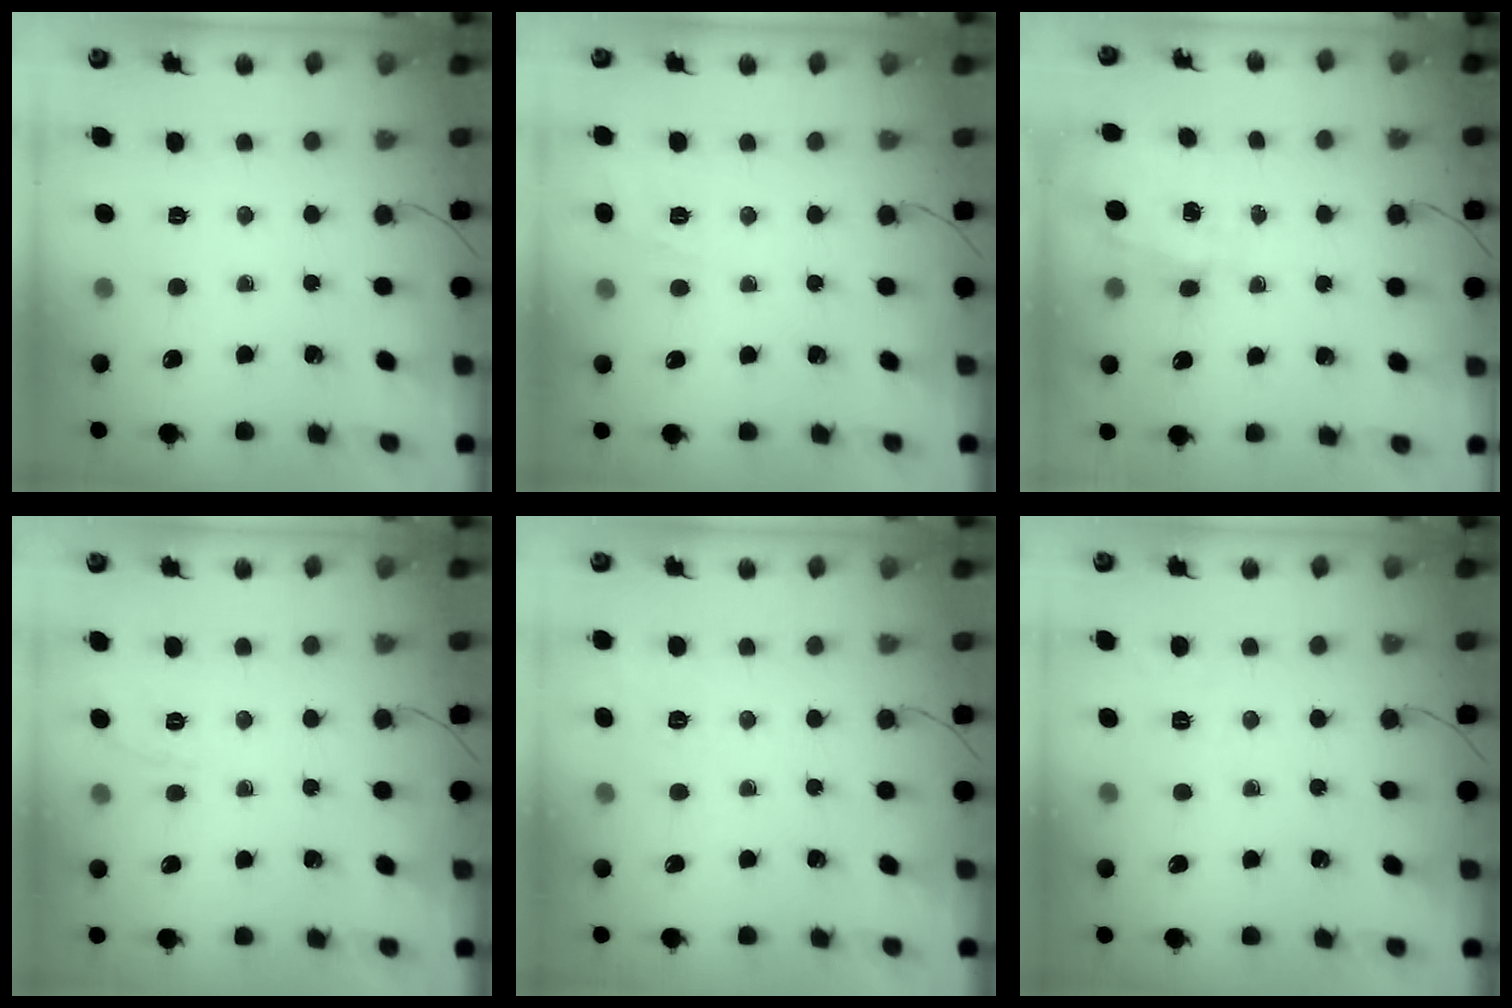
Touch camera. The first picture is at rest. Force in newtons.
{"total": 9.4, "press": 9.3, "slide": 1.5}
{"total": 0.7, "press": 0.4, "slide": 0.6}
{"total": 2.0, "press": 0.8, "slide": 1.8}
{"total": 3.6, "press": 2.9, "slide": 2.1}
{"total": 3.0, "press": 2.3, "slide": 1.9}